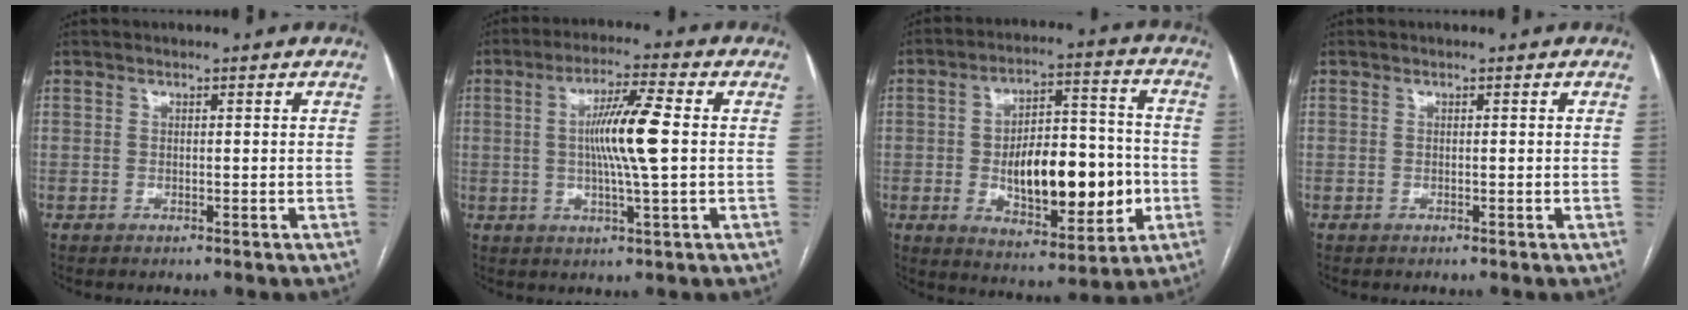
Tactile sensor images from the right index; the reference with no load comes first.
{"total": 9.2, "force": [0.5, 0.0, 9.2], "torque": [-0.171, 0.002, 0.005]}
{"total": 17.0, "force": [-2.7, 7.0, 15.2], "torque": [-0.233, 0.019, -0.031]}
{"total": 0.0}